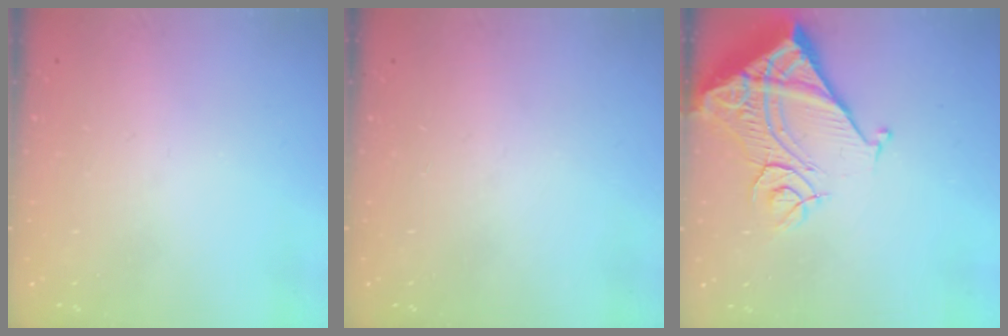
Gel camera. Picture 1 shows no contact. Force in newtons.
{"total": 0.0}
{"total": 14.6, "press": 14.5, "slide": 2.0}